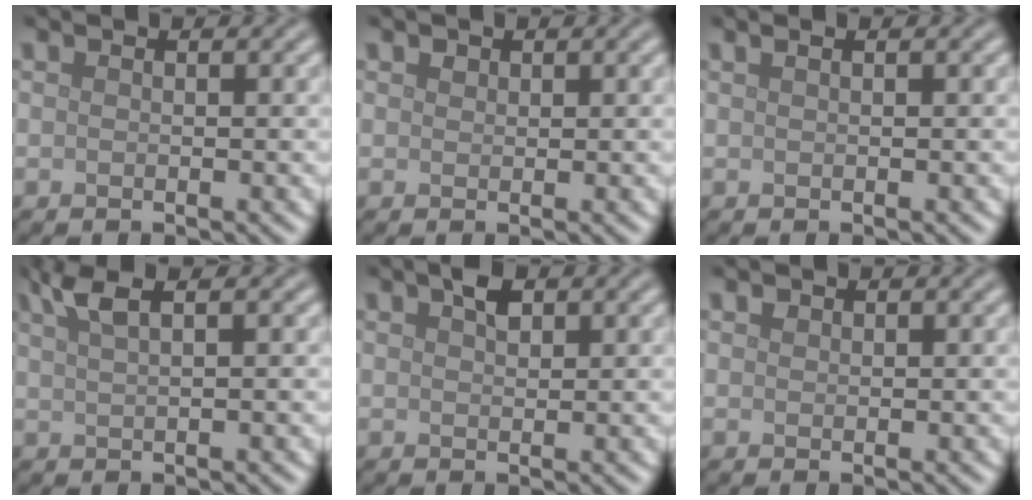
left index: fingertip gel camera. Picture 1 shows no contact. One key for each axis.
{"total": 0.6, "fx": 0.4, "fy": 0.5, "fz": 0.1, "tx": -0.003, "ty": -0.001, "tz": 0.007}
{"total": 0.9, "fx": 0.5, "fy": 0.3, "fz": 0.6, "tx": -0.010, "ty": 0.002, "tz": 0.004}
{"total": 3.0, "fx": 1.8, "fy": 0.8, "fz": 2.2, "tx": -0.031, "ty": 0.010, "tz": 0.033}
{"total": 1.6, "fx": 1.0, "fy": 0.8, "fz": 1.0, "tx": -0.017, "ty": 0.006, "tz": 0.018}
{"total": 0.5, "fx": 0.3, "fy": 0.4, "fz": 0.1, "tx": -0.001, "ty": -0.001, "tz": 0.007}